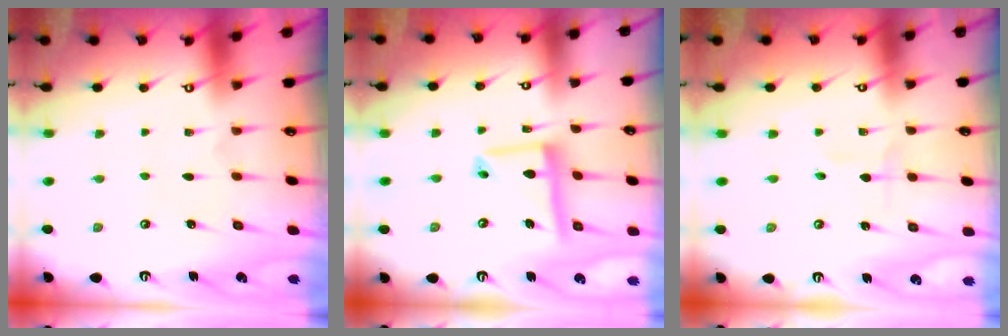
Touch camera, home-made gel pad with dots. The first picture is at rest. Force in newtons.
{"total": 13.6, "press": 13.5, "slide": 1.5}
{"total": 1.6, "press": 1.5, "slide": 0.5}